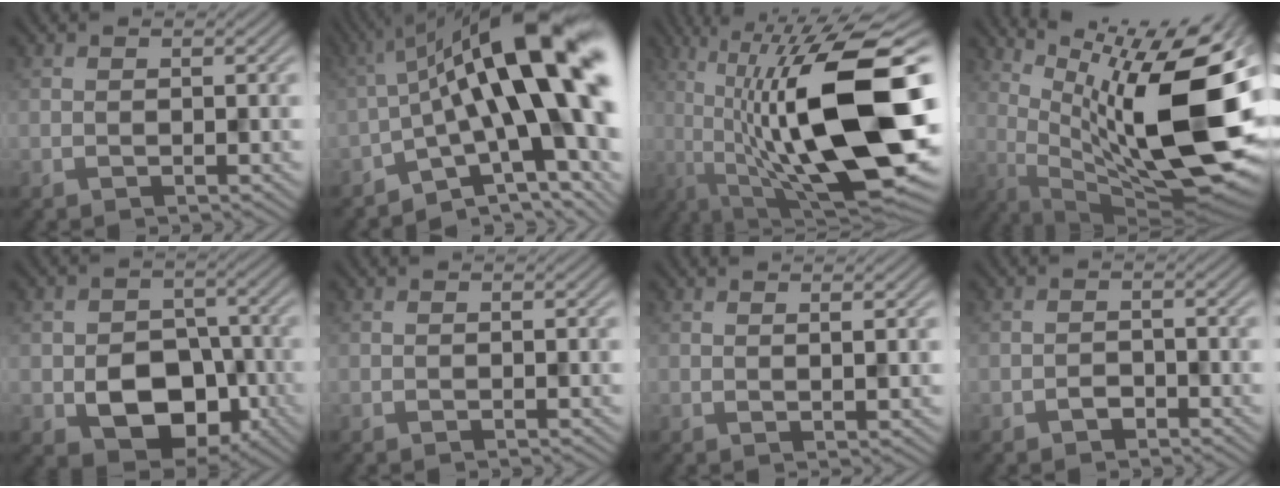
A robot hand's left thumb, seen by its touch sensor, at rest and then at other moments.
{"total": 21.4, "force": [-0.6, 7.8, 19.9], "torque": [-0.263, 0.018, -0.022]}
{"total": 20.7, "force": [-0.2, 6.7, 19.6], "torque": [-0.334, 0.028, 0.001]}
{"total": 17.7, "force": [3.4, 4.9, 16.6], "torque": [-0.266, 0.012, 0.075]}
{"total": 9.5, "force": [-3.1, 7.0, 5.6], "torque": [-0.101, -0.021, -0.055]}
{"total": 0.0}
{"total": 1.5, "force": [0.8, 0.2, 1.2], "torque": [-0.021, 0.003, 0.010]}
{"total": 1.5, "force": [-1.0, 0.9, 0.7], "torque": [-0.010, 0.001, -0.021]}